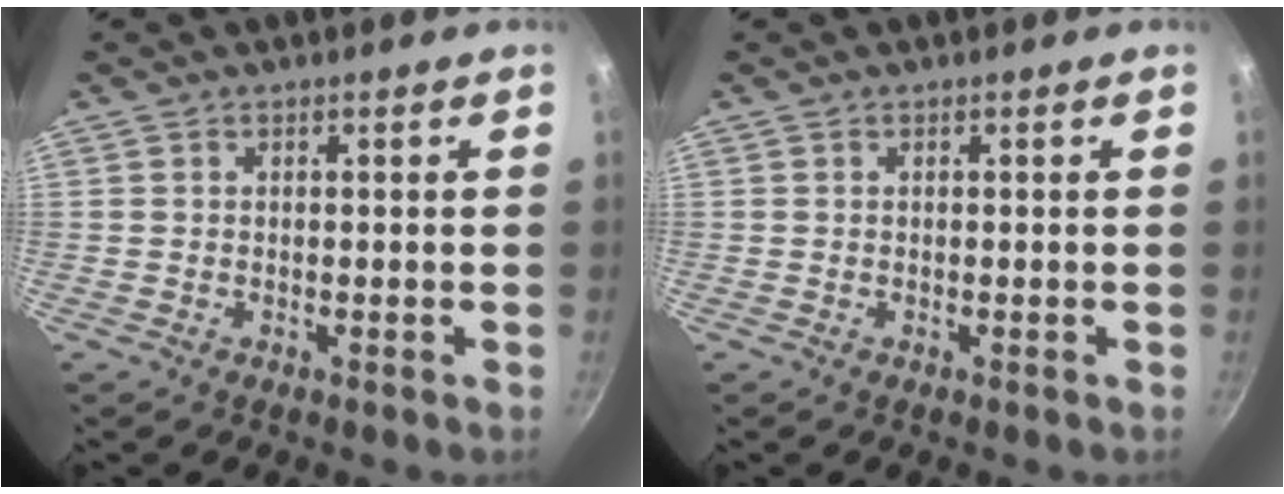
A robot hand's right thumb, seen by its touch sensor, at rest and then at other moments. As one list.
[{"total": 0.0}]